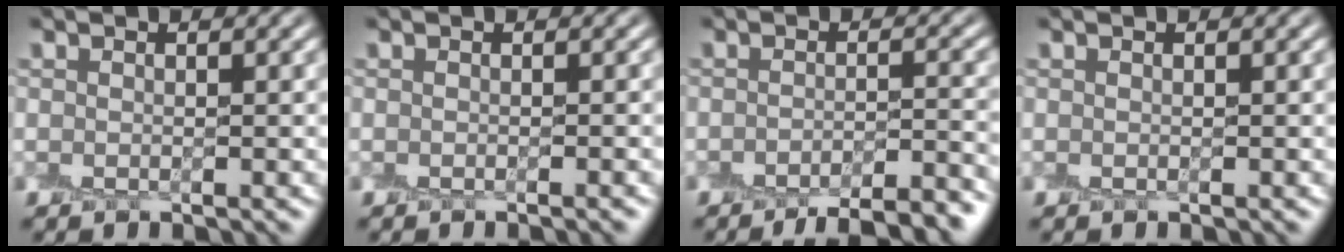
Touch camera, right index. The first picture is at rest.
{"total": 0.7, "force": [-0.6, -0.1, 0.3], "torque": [-0.001, -0.006, -0.010]}
{"total": 6.8, "force": [-5.7, 1.4, 3.5], "torque": [-0.037, -0.010, -0.070]}
{"total": 0.0}